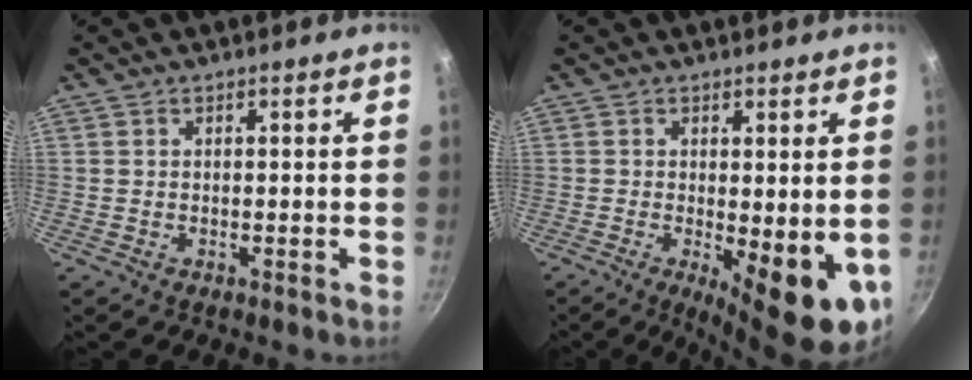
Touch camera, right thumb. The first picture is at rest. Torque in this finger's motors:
{"motor_torque": [-0.19, 1.02, 0.24, -0.11, 0.12]}